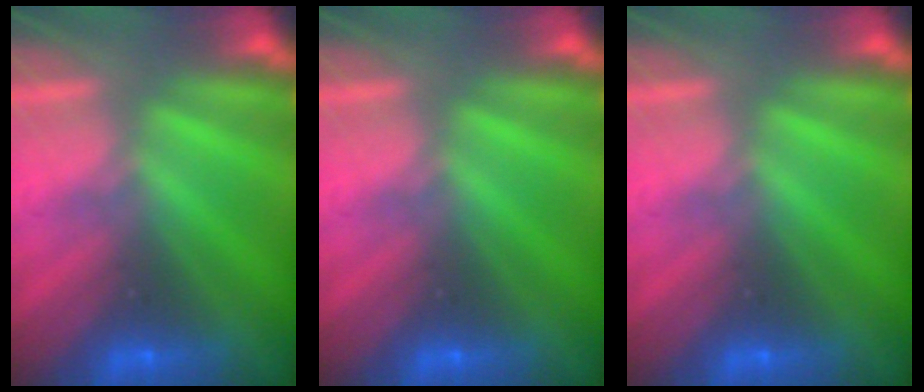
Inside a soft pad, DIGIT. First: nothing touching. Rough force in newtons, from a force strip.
{"total": 0.0}
{"total": 0.0}